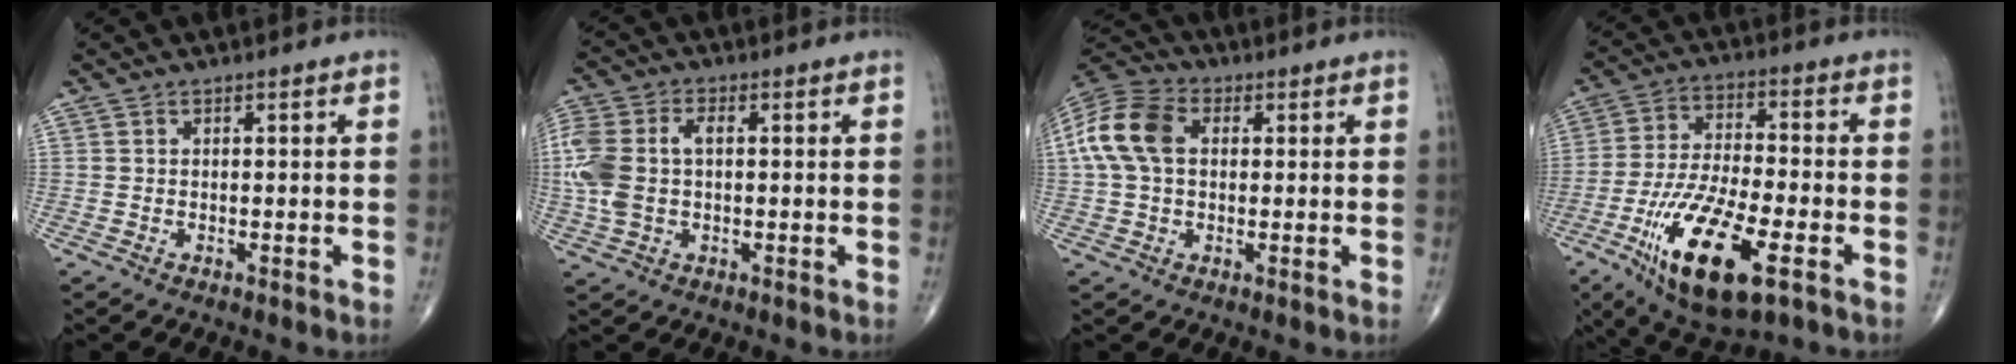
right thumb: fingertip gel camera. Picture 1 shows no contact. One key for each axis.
{"total": 11.7, "fx": 0.5, "fy": 7.3, "fz": 9.2, "tx": -0.231, "ty": 0.021, "tz": 0.010}
{"total": 12.0, "fx": 1.9, "fy": 8.1, "fz": 8.7, "tx": -0.181, "ty": 0.027, "tz": 0.028}
{"total": 19.1, "fx": -7.9, "fy": 6.7, "fz": 16.0, "tx": -0.312, "ty": 0.009, "tz": -0.131}